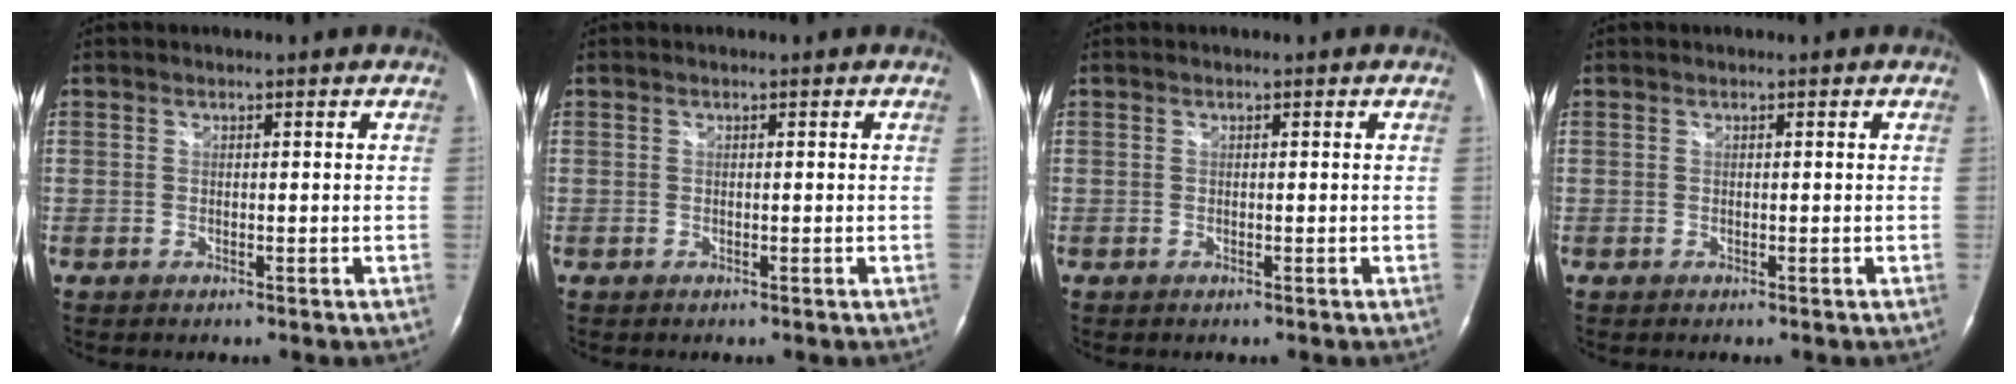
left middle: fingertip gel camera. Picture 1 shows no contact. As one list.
[{"total": 0.0}, {"total": 0.0}, {"total": 0.0}]